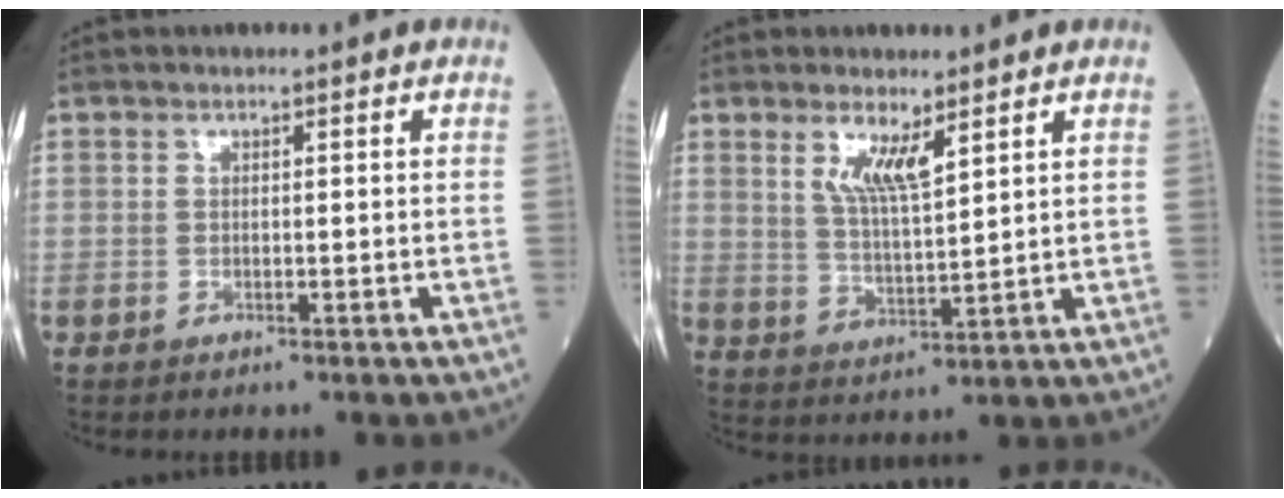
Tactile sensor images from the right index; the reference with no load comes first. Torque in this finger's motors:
{"motor_torque": [0.53, 0.42, 0.14, 0.11]}